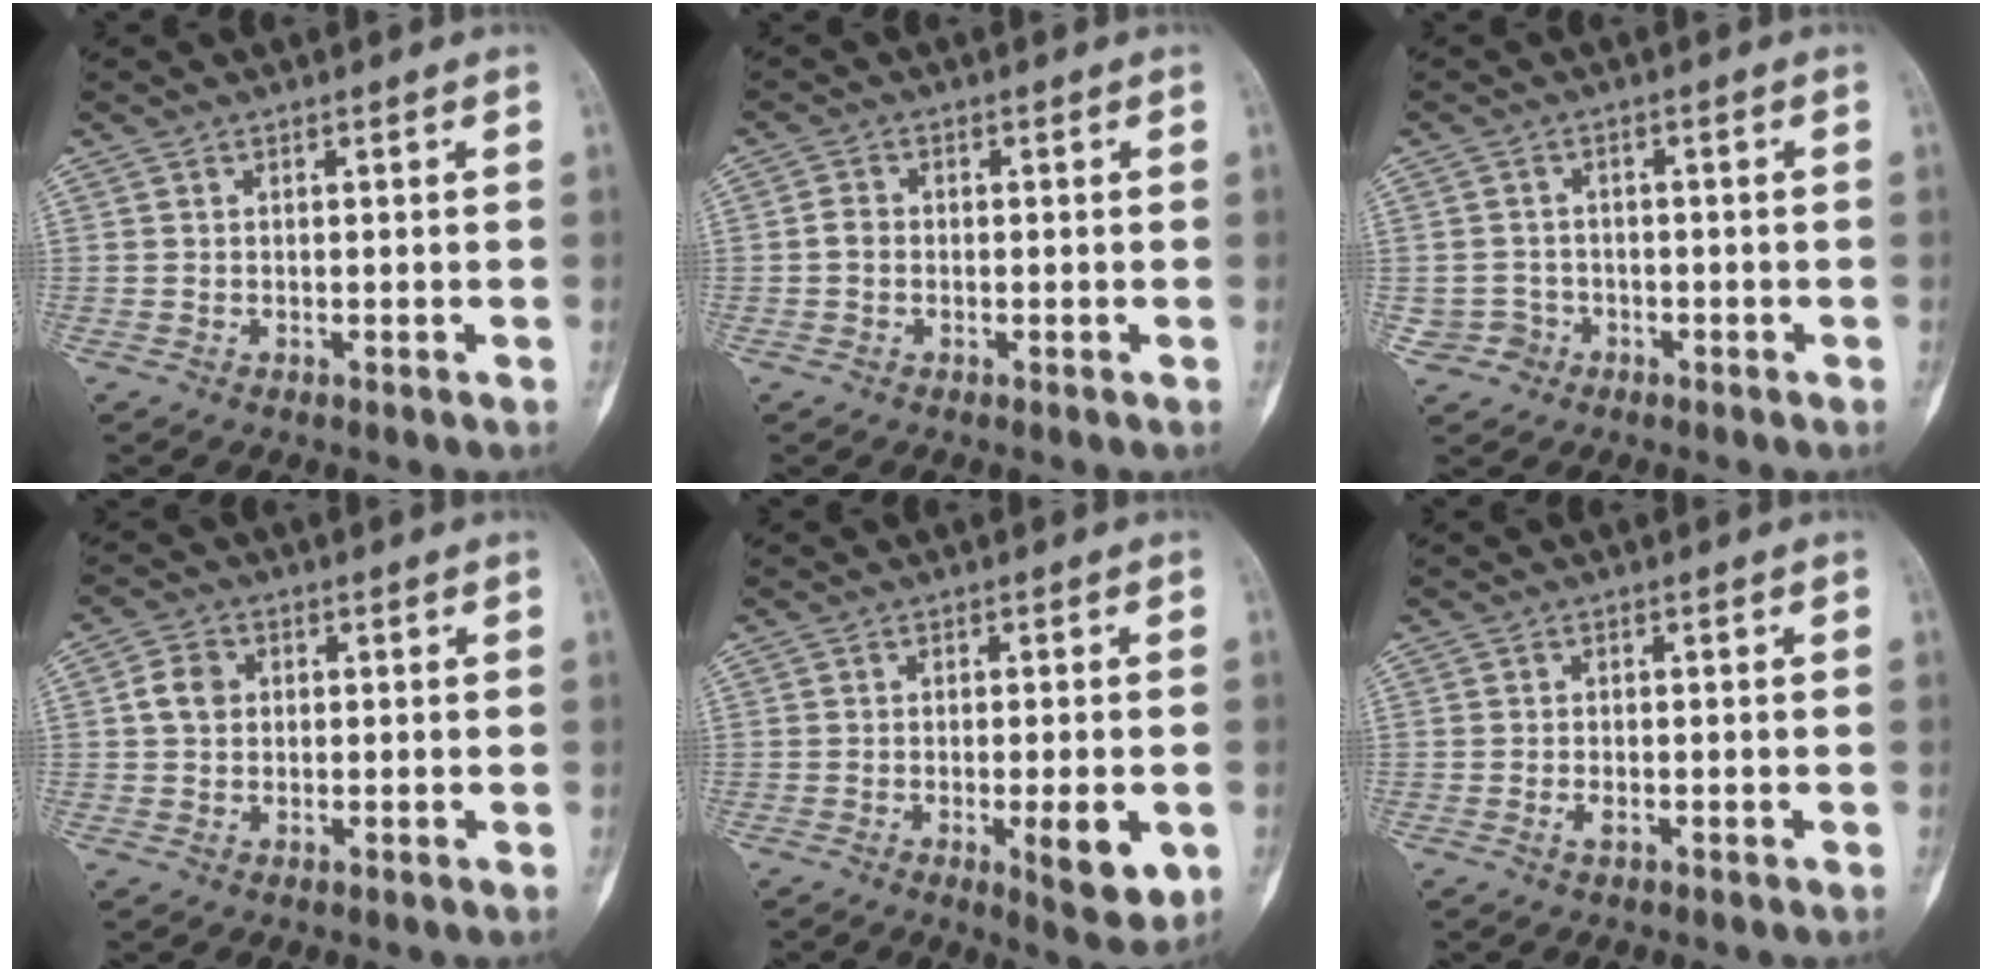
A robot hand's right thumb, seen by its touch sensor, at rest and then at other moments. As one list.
[{"total": 2.0, "force": [-0.4, 1.7, 1.1], "torque": [-0.014, 0.007, -0.010]}, {"total": 3.2, "force": [-1.2, 3.0, -0.2], "torque": [0.025, 0.015, -0.023]}, {"total": 4.1, "force": [0.6, 3.4, 2.3], "torque": [-0.034, 0.006, 0.007]}, {"total": 7.6, "force": [-2.0, 2.1, 7.0], "torque": [-0.088, -0.013, -0.022]}, {"total": 1.2, "force": [-0.5, 0.5, 1.0], "torque": [-0.020, -0.001, -0.010]}]